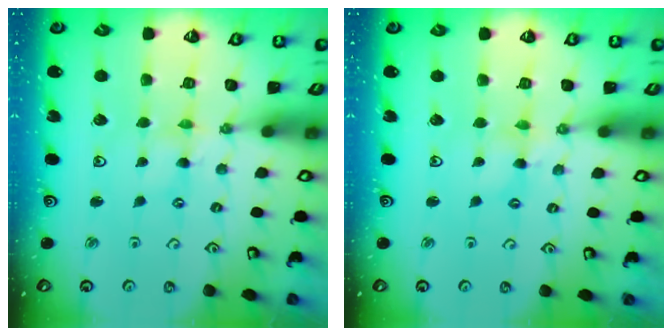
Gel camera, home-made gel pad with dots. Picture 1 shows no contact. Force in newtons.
{"total": 1.1, "press": 1.0, "slide": 0.2}